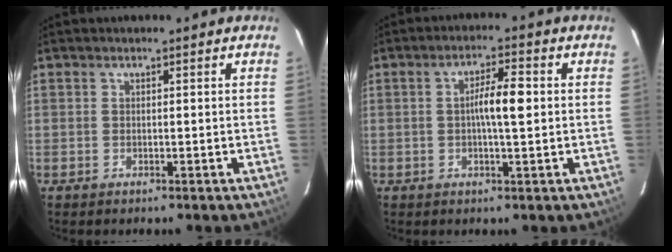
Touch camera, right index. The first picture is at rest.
{"total": 5.2, "force": [0.2, 0.6, 5.1], "torque": [-0.091, 0.009, 0.001]}